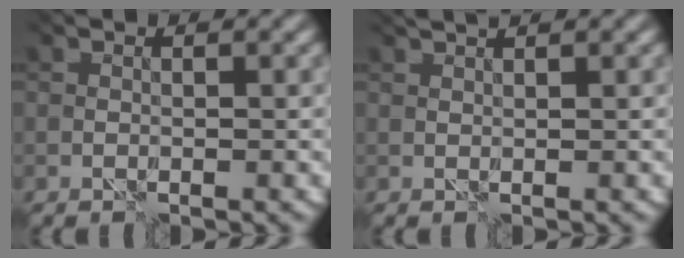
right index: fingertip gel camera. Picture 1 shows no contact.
{"total": 2.2, "force": [2.1, -0.1, 0.6], "torque": [-0.015, 0.004, 0.032]}